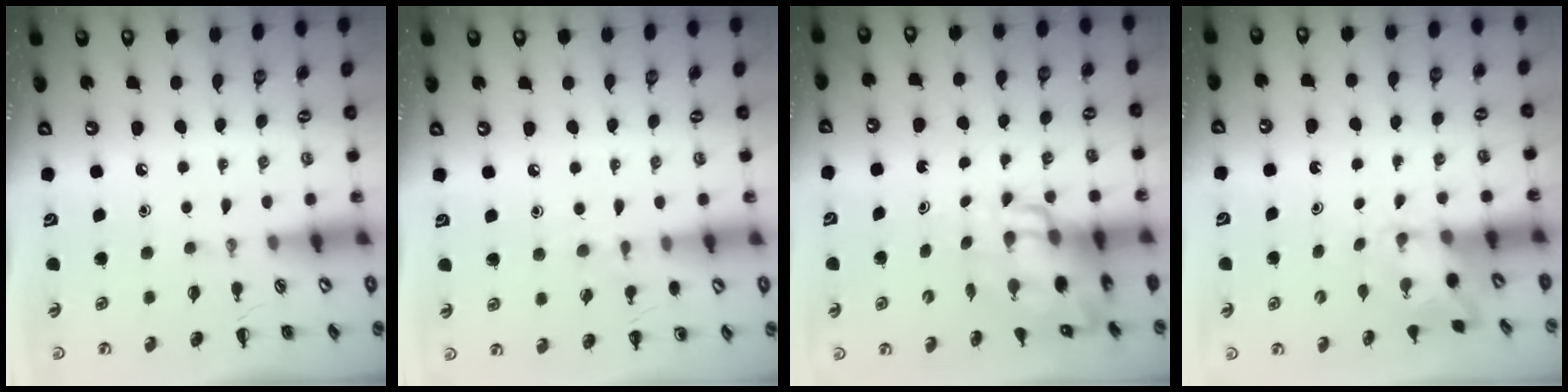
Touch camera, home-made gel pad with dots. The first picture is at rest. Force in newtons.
{"total": 6.7, "press": 6.4, "slide": 1.9}
{"total": 9.3, "press": 9.0, "slide": 2.4}
{"total": 2.6, "press": 2.4, "slide": 1.1}